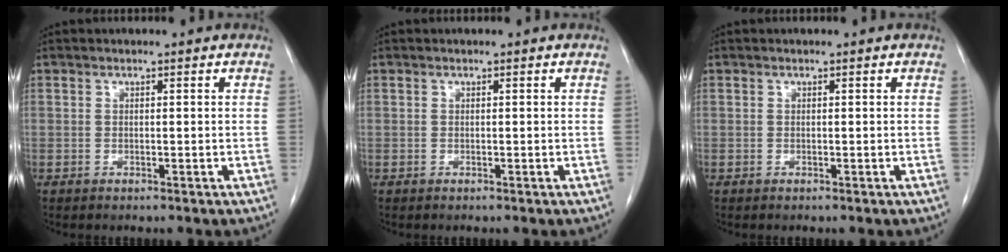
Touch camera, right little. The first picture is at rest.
{"total": 0.0}
{"total": 0.0}